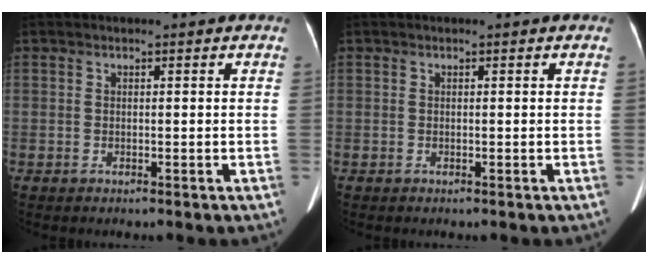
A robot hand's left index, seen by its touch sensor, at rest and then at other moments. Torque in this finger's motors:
{"motor_torque": [0.00, 0.01, 0.00, 0.00]}